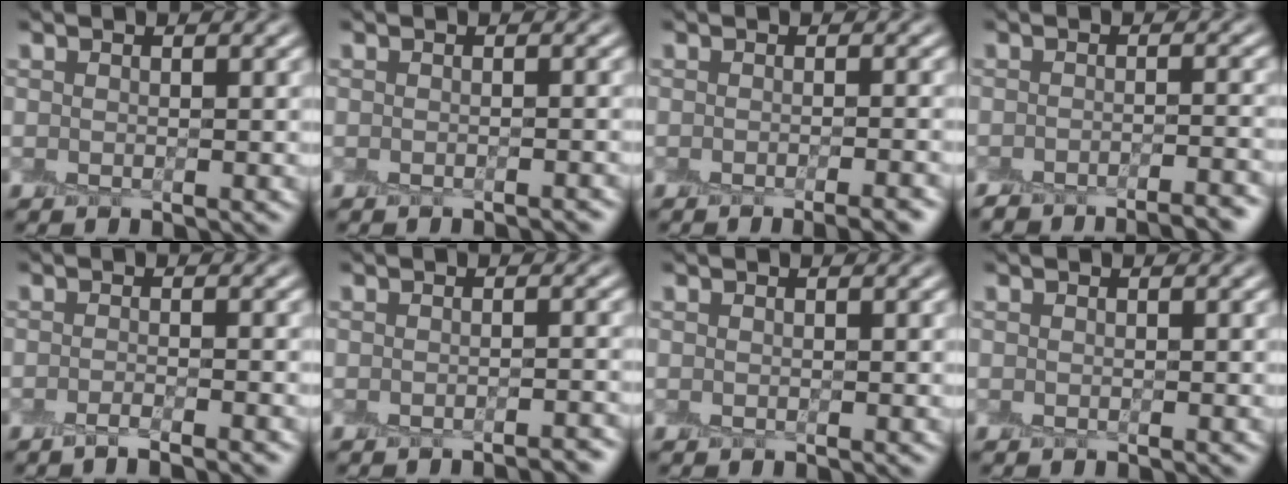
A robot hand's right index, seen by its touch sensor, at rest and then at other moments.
{"total": 1.3, "force": [-1.1, 0.3, 0.7], "torque": [0.001, 0.000, -0.016]}
{"total": 3.6, "force": [-2.1, 1.0, 2.7], "torque": [-0.013, 0.007, -0.024]}
{"total": 4.6, "force": [-4.0, 0.7, 2.0], "torque": [-0.028, 0.005, -0.058]}
{"total": 2.4, "force": [-1.7, 0.4, 1.7], "torque": [-0.018, -0.003, -0.036]}
{"total": 2.2, "force": [-1.9, 0.4, 1.2], "torque": [-0.003, 0.005, -0.025]}
{"total": 0.0}
{"total": 0.0}